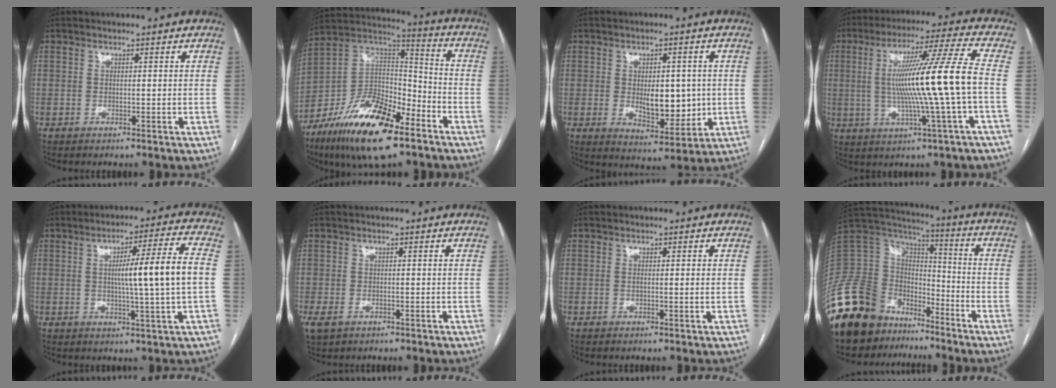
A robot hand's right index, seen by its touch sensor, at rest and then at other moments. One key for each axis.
{"total": 20.9, "fx": -13.0, "fy": 7.0, "fz": 14.7, "tx": -0.285, "ty": 0.008, "tz": -0.232}
{"total": 8.2, "fx": 0.0, "fy": 4.0, "fz": 7.1, "tx": -0.105, "ty": -0.007, "tz": 0.012}
{"total": 15.0, "fx": -0.8, "fy": -1.8, "fz": 14.9, "tx": -0.263, "ty": 0.007, "tz": -0.013}
{"total": 11.0, "fx": 0.2, "fy": -1.1, "fz": 11.0, "tx": -0.172, "ty": 0.006, "tz": 0.006}
{"total": 3.5, "fx": -1.7, "fy": 2.3, "fz": 2.0, "tx": -0.047, "ty": -0.006, "tz": -0.022}
{"total": 1.1, "fx": 0.1, "fy": 0.2, "fz": 1.1, "tx": -0.021, "ty": -0.001, "tz": 0.002}
{"total": 22.8, "fx": -15.4, "fy": 13.6, "fz": 9.9, "tx": -0.234, "ty": 0.047, "tz": -0.271}